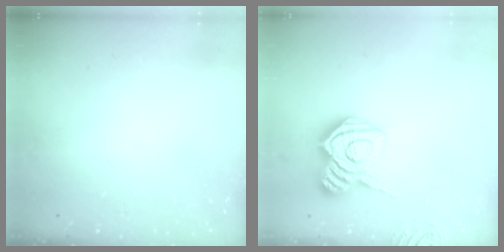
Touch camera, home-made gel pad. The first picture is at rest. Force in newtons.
{"total": 13.5, "press": 13.5, "slide": 0.9}